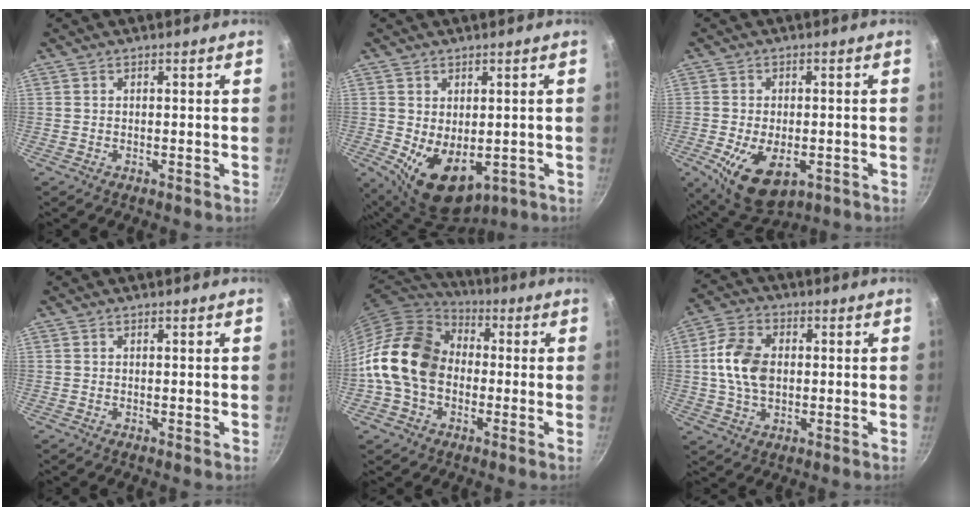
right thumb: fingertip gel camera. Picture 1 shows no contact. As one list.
[{"total": 10.4, "force": [-1.5, 6.7, 7.8], "torque": [-0.102, -0.016, 0.000]}, {"total": 11.6, "force": [-3.7, 6.6, 8.8], "torque": [-0.138, -0.003, -0.047]}, {"total": 0.0}, {"total": 17.0, "force": [-0.9, 12.8, 11.0], "torque": [-0.174, 0.039, -0.031]}, {"total": 10.4, "force": [0.6, 7.1, 7.6], "torque": [-0.135, 0.011, 0.006]}]